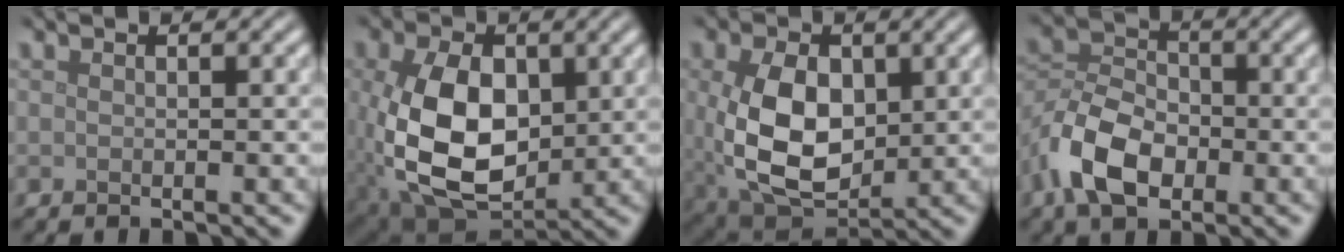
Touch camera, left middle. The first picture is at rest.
{"total": 11.9, "force": [-0.3, 7.7, 9.1], "torque": [-0.201, -0.016, 0.005]}
{"total": 9.6, "force": [0.3, 6.4, 7.2], "torque": [-0.165, -0.020, 0.021]}
{"total": 7.2, "force": [-3.3, 4.5, 4.6], "torque": [-0.097, 0.003, -0.073]}